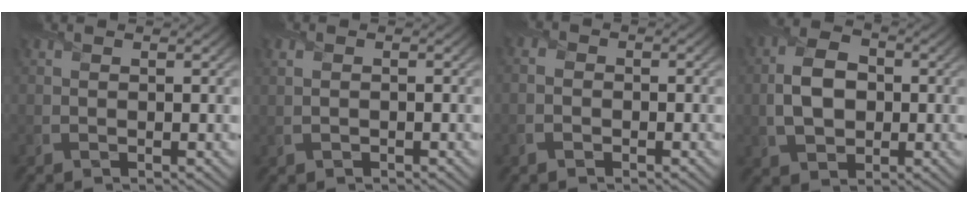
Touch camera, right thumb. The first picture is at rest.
{"total": 1.4, "force": [0.0, 0.9, 1.0], "torque": [-0.023, 0.000, 0.004]}
{"total": 2.3, "force": [-1.0, 1.7, 1.2], "torque": [-0.024, 0.000, -0.025]}
{"total": 7.2, "force": [-0.3, 5.0, 5.2], "torque": [-0.109, 0.003, -0.011]}